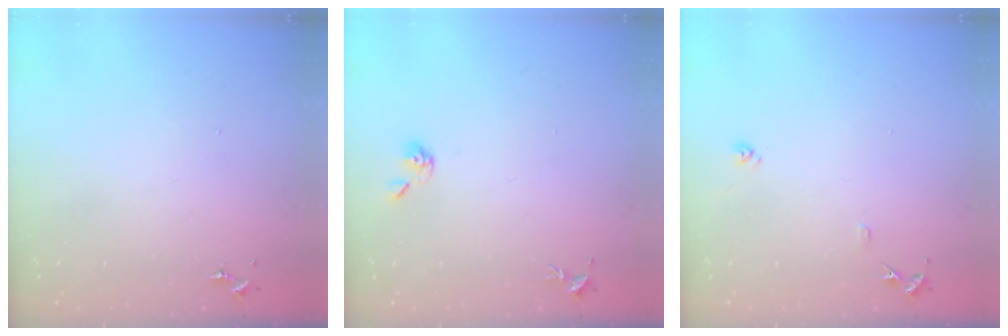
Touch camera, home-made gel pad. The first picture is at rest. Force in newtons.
{"total": 5.2, "press": 5.1, "slide": 0.6}
{"total": 8.3, "press": 8.3, "slide": 0.7}